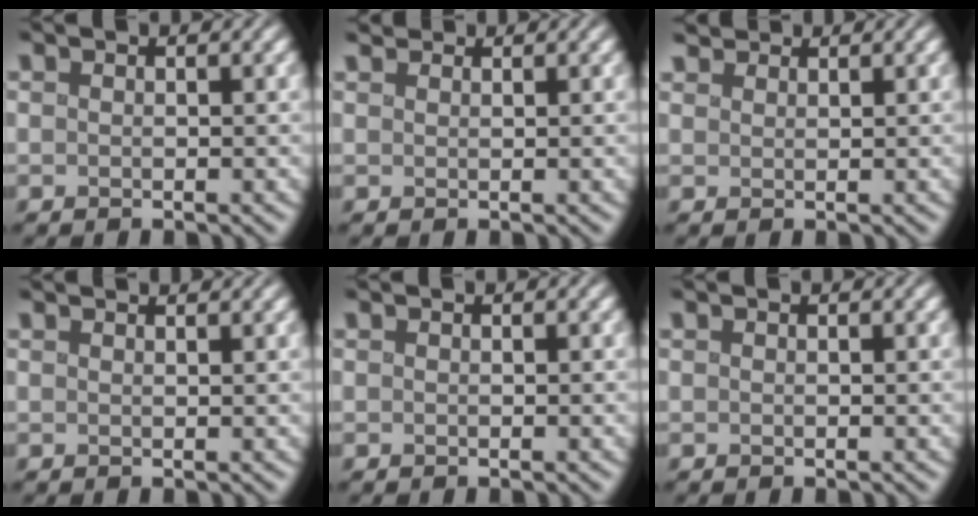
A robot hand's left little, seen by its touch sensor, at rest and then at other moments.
{"total": 2.4, "force": [2.1, 0.9, 0.8], "torque": [-0.008, 0.014, 0.015]}
{"total": 2.8, "force": [2.6, 0.7, 0.6], "torque": [-0.015, 0.002, 0.041]}
{"total": 1.7, "force": [1.5, 0.5, 0.5], "torque": [0.006, 0.006, 0.004]}
{"total": 0.0}
{"total": 0.0}